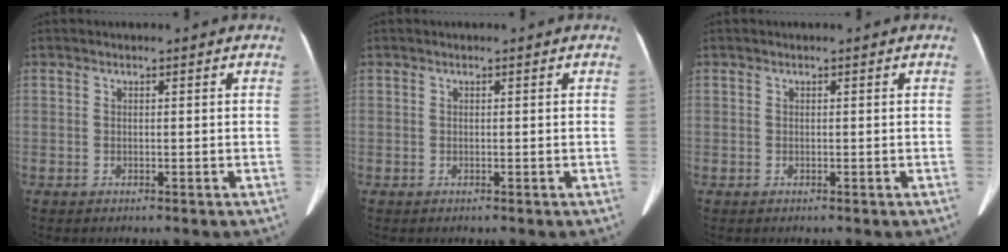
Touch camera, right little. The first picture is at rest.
{"total": 0.0}
{"total": 0.0}